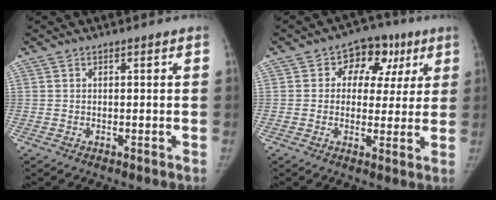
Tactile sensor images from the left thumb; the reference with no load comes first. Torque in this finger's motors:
{"motor_torque": [-0.22, 0.28, 0.34, 0.34, -0.01]}